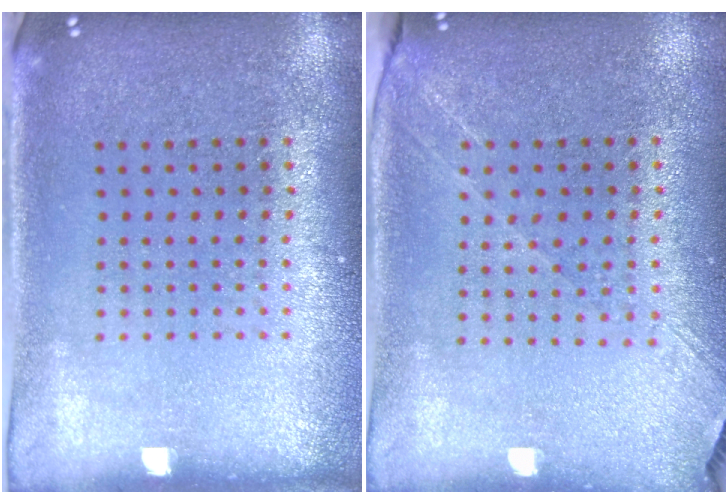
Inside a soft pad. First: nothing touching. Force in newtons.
{"total": 1.4, "press": 1.3, "slide": 0.6}